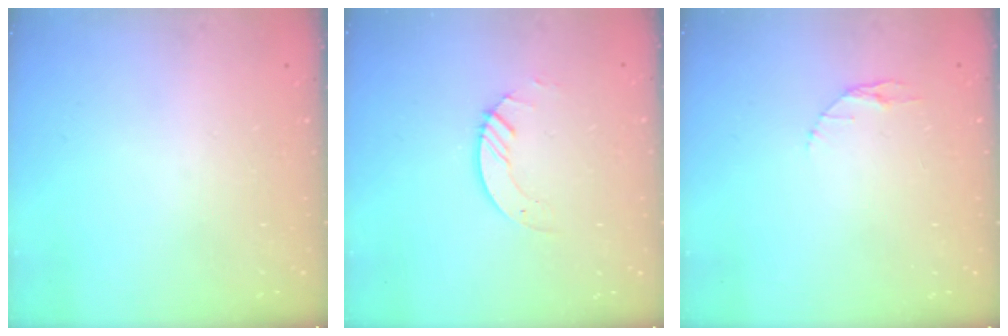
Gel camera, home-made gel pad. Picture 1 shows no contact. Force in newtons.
{"total": 2.8, "press": 2.8, "slide": 0.3}
{"total": 2.9, "press": 2.9, "slide": 0.4}